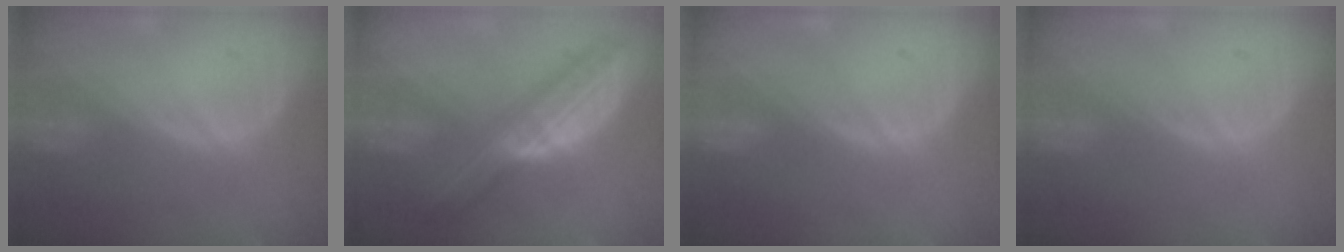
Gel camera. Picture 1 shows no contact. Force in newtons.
{"total": 8.4, "press": 8.4, "slide": 0.5}
{"total": 0.0}
{"total": 0.0}